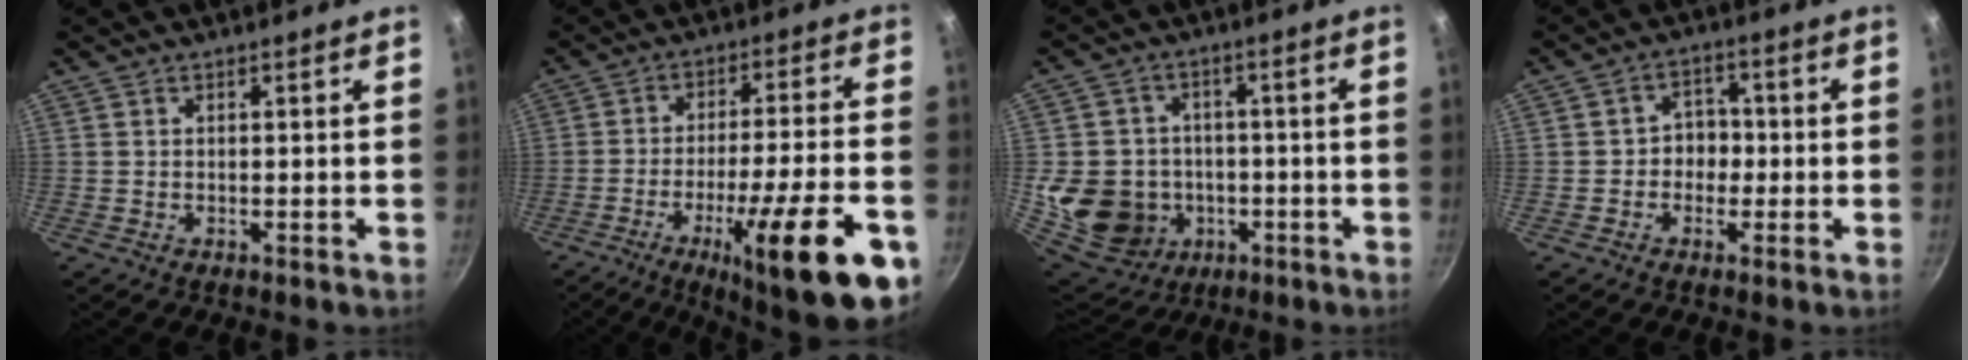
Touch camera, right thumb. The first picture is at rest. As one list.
[{"total": 23.1, "force": [-10.1, 4.9, 20.2], "torque": [-0.272, 0.030, -0.145]}, {"total": 14.4, "force": [-2.3, 13.0, 5.9], "torque": [-0.090, 0.023, -0.022]}, {"total": 4.7, "force": [-0.8, 4.0, 2.2], "torque": [0.006, 0.015, -0.018]}]